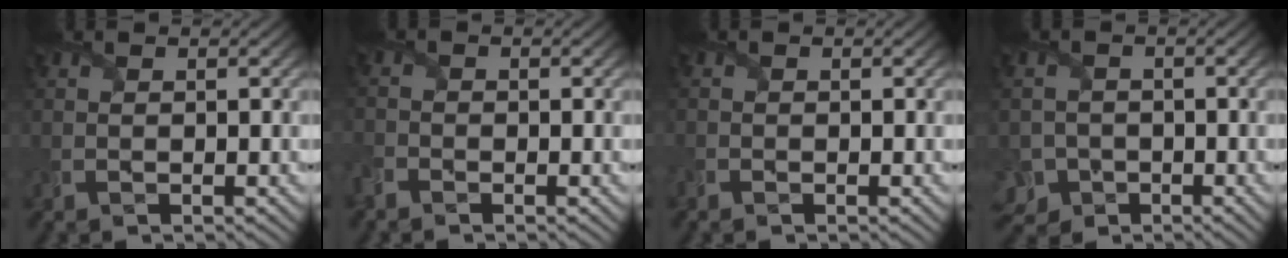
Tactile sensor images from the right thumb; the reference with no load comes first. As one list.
[{"total": 2.2, "force": [-1.8, 1.0, 0.5], "torque": [-0.019, -0.011, -0.050]}, {"total": 0.8, "force": [-0.7, 0.4, 0.1], "torque": [-0.004, -0.007, -0.014]}, {"total": 5.4, "force": [-2.8, 4.3, 1.6], "torque": [-0.039, -0.015, -0.053]}]